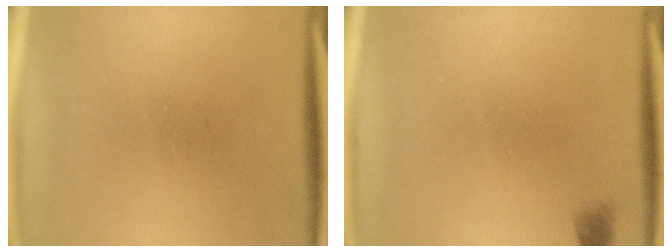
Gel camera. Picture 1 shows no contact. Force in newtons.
{"total": 1.1}